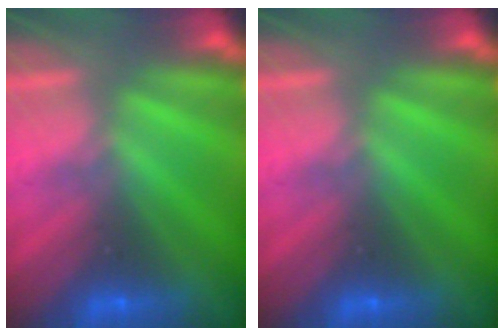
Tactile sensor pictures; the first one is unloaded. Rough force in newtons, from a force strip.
{"total": 0.0}